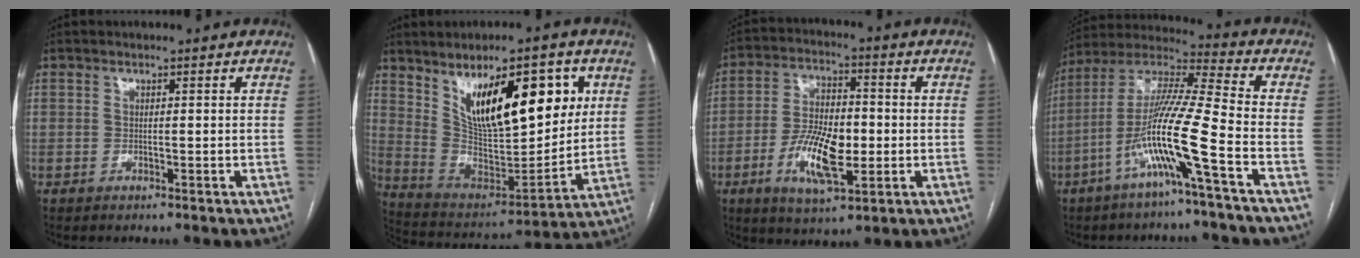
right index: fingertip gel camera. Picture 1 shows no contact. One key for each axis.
{"total": 19.7, "fx": 8.2, "fy": 7.1, "fz": 16.4, "tx": -0.266, "ty": 0.012, "tz": 0.148}
{"total": 11.5, "fx": -2.9, "fy": 4.4, "fz": 10.2, "tx": -0.201, "ty": 0.003, "tz": -0.048}
{"total": 14.3, "fx": -5.6, "fy": -1.3, "fz": 13.1, "tx": -0.256, "ty": 0.002, "tz": -0.114}